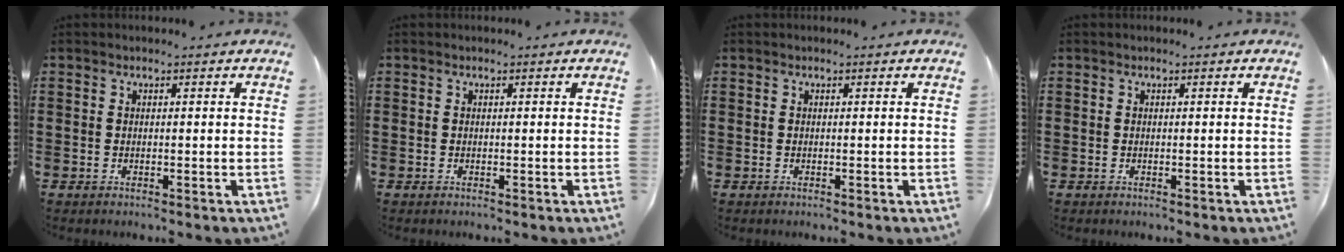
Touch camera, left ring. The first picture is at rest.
{"total": 0.0}
{"total": 0.0}
{"total": 0.0}